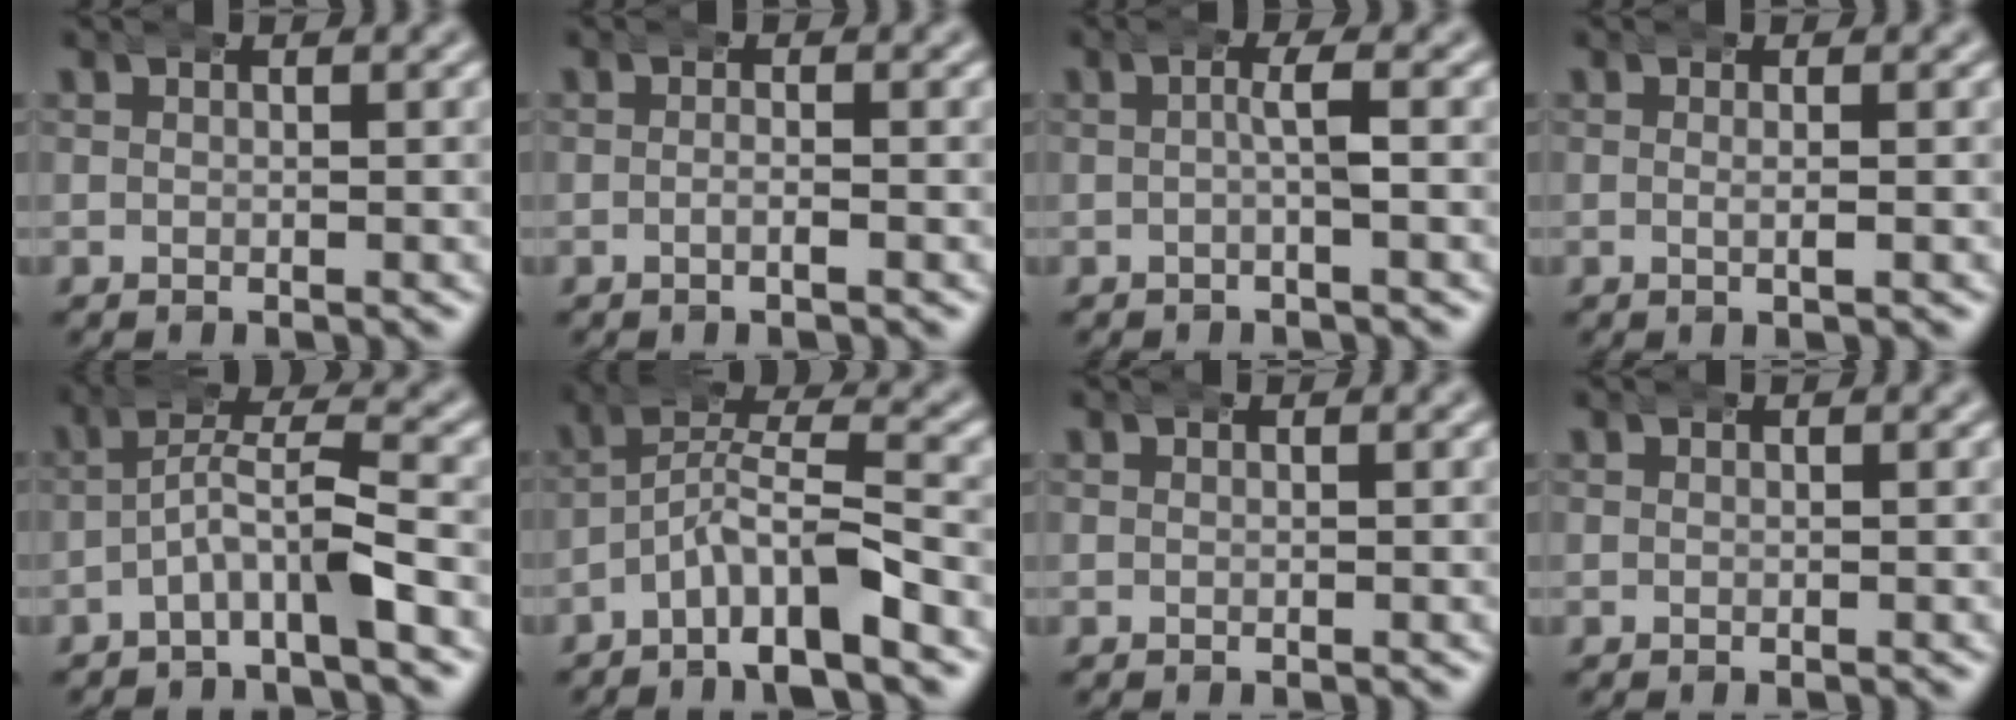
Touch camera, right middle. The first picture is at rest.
{"total": 1.2, "force": [-0.5, 0.3, 1.0], "torque": [-0.016, 0.004, -0.017]}
{"total": 1.8, "force": [-0.1, 0.0, 1.8], "torque": [-0.025, 0.009, -0.009]}
{"total": 1.5, "force": [0.1, 0.4, 1.5], "torque": [-0.020, 0.008, -0.007]}
{"total": 3.6, "force": [-1.2, 1.2, 3.1], "torque": [-0.039, 0.013, -0.032]}
{"total": 5.1, "force": [-1.7, 2.7, 4.0], "torque": [-0.059, 0.007, -0.044]}
{"total": 0.0}
{"total": 0.0}